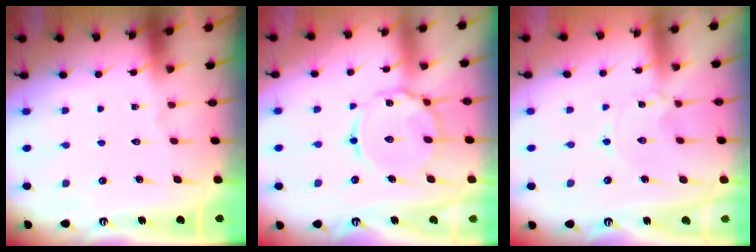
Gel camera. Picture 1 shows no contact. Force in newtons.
{"total": 11.2, "press": 11.2, "slide": 0.8}
{"total": 0.0}